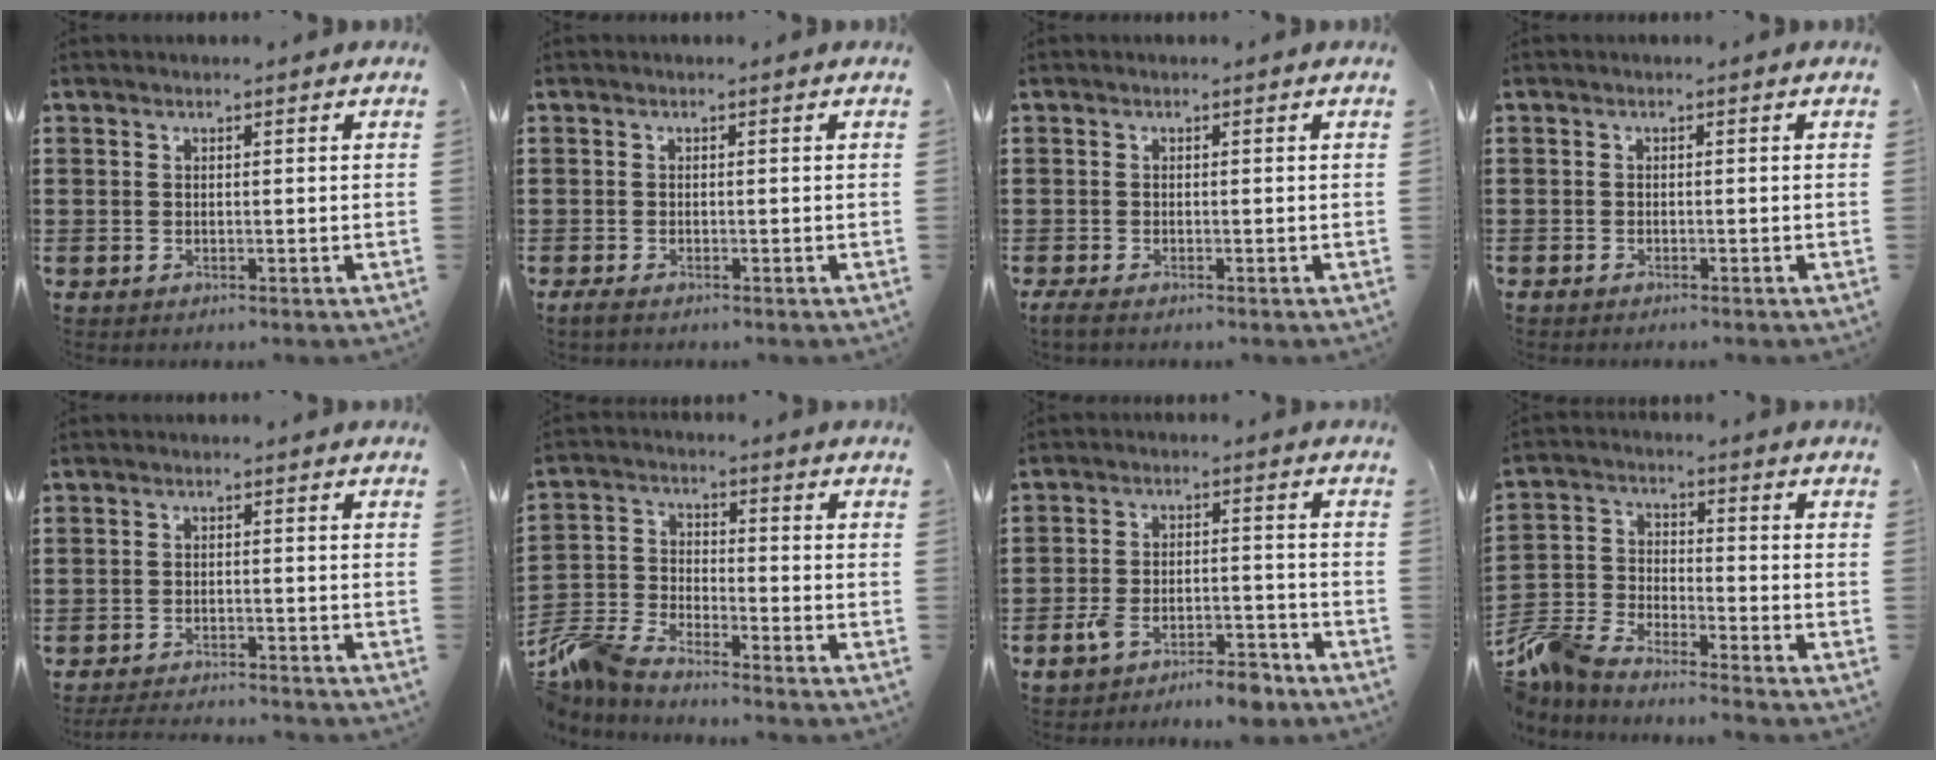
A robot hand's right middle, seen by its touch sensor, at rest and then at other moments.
{"total": 0.8, "force": [-0.6, 0.2, 0.5], "torque": [-0.012, -0.006, -0.011]}
{"total": 1.0, "force": [-0.8, 0.1, 0.7], "torque": [-0.021, -0.009, -0.015]}
{"total": 0.7, "force": [-0.7, 0.1, 0.0], "torque": [-0.002, 0.000, -0.015]}
{"total": 2.8, "force": [-2.7, 0.0, 0.5], "torque": [-0.010, -0.001, -0.055]}
{"total": 6.6, "force": [-6.1, 1.3, 2.2], "torque": [-0.073, -0.005, -0.127]}
{"total": 6.1, "force": [-5.6, 1.0, 2.0], "torque": [-0.046, 0.005, -0.113]}
{"total": 6.7, "force": [-6.4, 1.1, 1.5], "torque": [-0.053, 0.003, -0.134]}